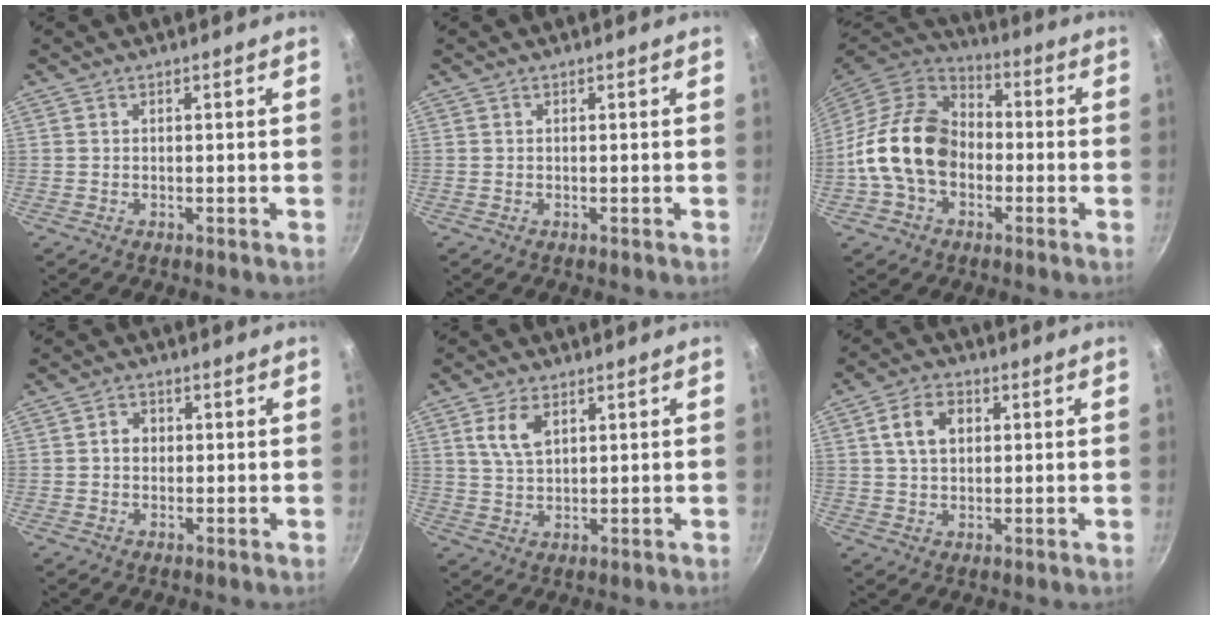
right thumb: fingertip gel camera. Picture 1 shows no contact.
{"total": 0.0}
{"total": 16.9, "force": [-2.4, 12.5, 11.2], "torque": [-0.169, 0.037, -0.058]}
{"total": 2.8, "force": [0.2, 2.4, 1.4], "torque": [-0.010, 0.006, 0.000]}
{"total": 5.8, "force": [2.5, 3.2, 4.2], "torque": [-0.074, -0.006, 0.052]}
{"total": 7.1, "force": [1.8, 5.0, 4.8], "torque": [-0.068, 0.007, 0.027]}